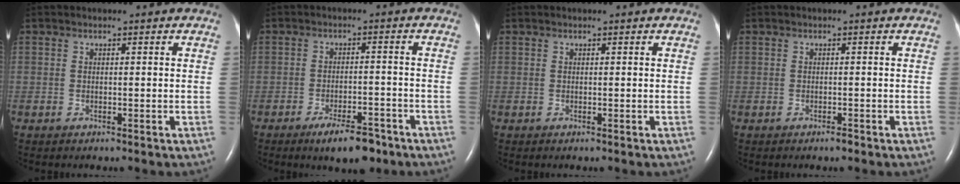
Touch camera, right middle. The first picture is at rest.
{"total": 6.7, "force": [-4.8, 2.0, 4.2], "torque": [-0.073, -0.004, -0.071]}
{"total": 0.0}
{"total": 0.8, "force": [-0.6, 0.1, 0.4], "torque": [-0.007, -0.001, -0.009]}